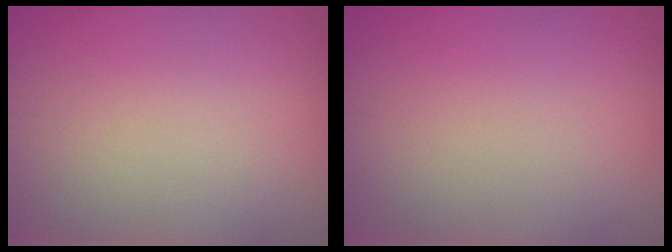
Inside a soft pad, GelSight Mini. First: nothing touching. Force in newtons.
{"total": 0.0}